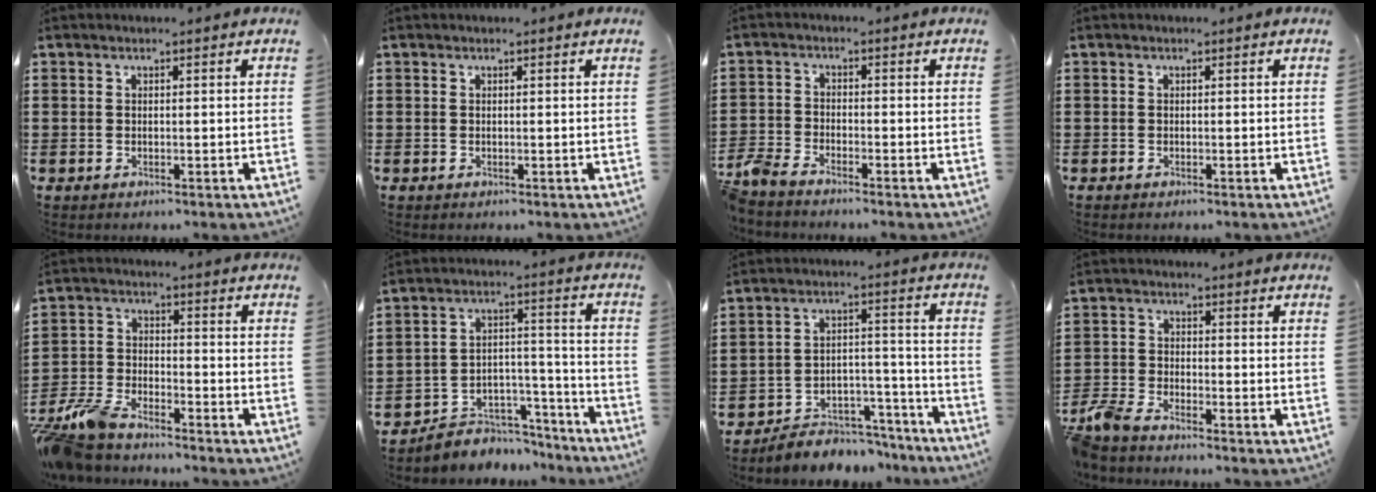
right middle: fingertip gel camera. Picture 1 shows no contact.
{"total": 0.0}
{"total": 3.5, "force": [-3.3, 0.5, 1.1], "torque": [-0.049, -0.008, -0.074]}
{"total": 0.0}
{"total": 6.9, "force": [-6.4, 1.3, 2.1], "torque": [-0.071, 0.000, -0.131]}
{"total": 5.4, "force": [-4.7, 2.5, 0.3], "torque": [-0.007, 0.017, -0.094]}
{"total": 5.7, "force": [-5.4, 1.8, 0.6], "torque": [-0.006, 0.023, -0.107]}
{"total": 4.5, "force": [-4.1, 0.8, 1.7], "torque": [-0.071, -0.013, -0.091]}